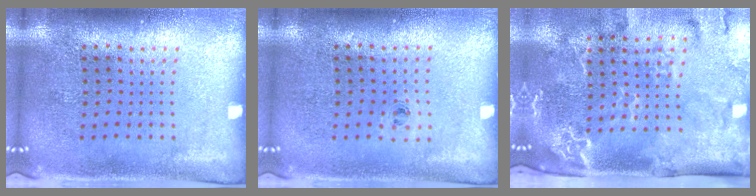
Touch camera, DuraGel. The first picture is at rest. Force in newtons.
{"total": 0.5, "press": 0.3, "slide": 0.5}
{"total": 3.1, "press": 2.4, "slide": 2.0}